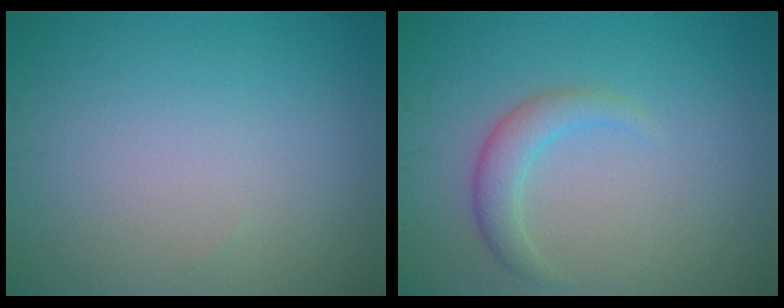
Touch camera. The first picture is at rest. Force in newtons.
{"total": 2.4, "press": 2.4, "slide": 0.2}